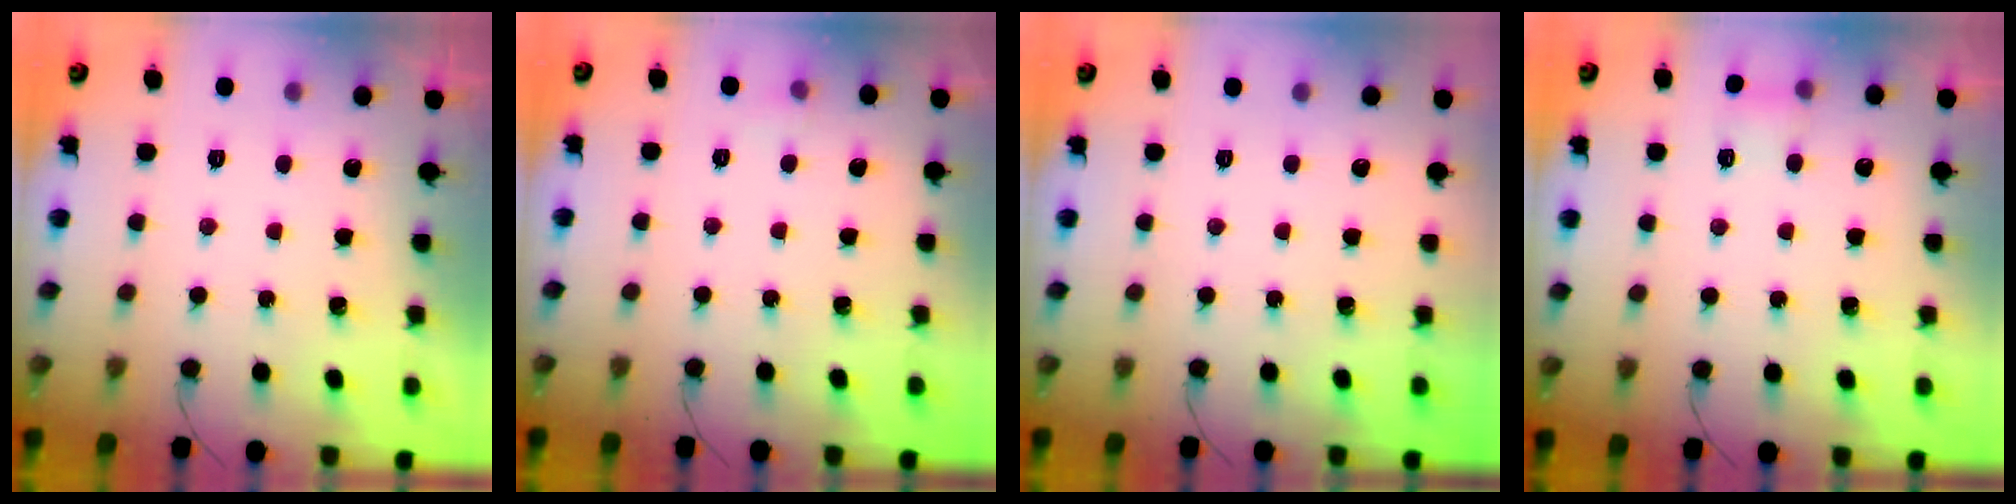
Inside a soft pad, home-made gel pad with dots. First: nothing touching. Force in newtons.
{"total": 3.5, "press": 3.3, "slide": 1.0}
{"total": 0.0}
{"total": 3.8, "press": 3.6, "slide": 1.2}